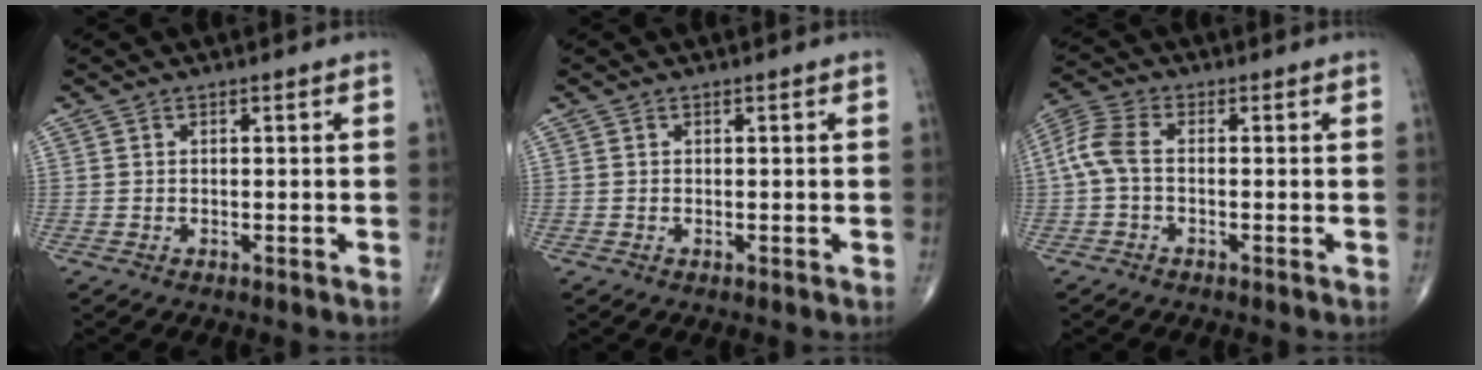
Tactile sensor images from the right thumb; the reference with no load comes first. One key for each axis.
{"total": 0.0}
{"total": 5.9, "fx": -0.5, "fy": 3.2, "fz": 4.9, "tx": -0.123, "ty": 0.016, "tz": -0.021}